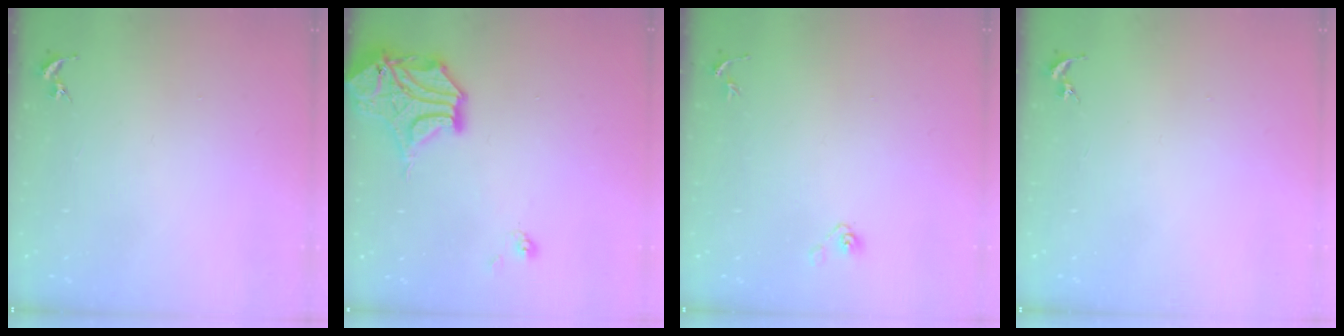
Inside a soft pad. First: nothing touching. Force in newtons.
{"total": 15.2, "press": 15.1, "slide": 2.2}
{"total": 4.0, "press": 3.3, "slide": 2.2}
{"total": 0.0}